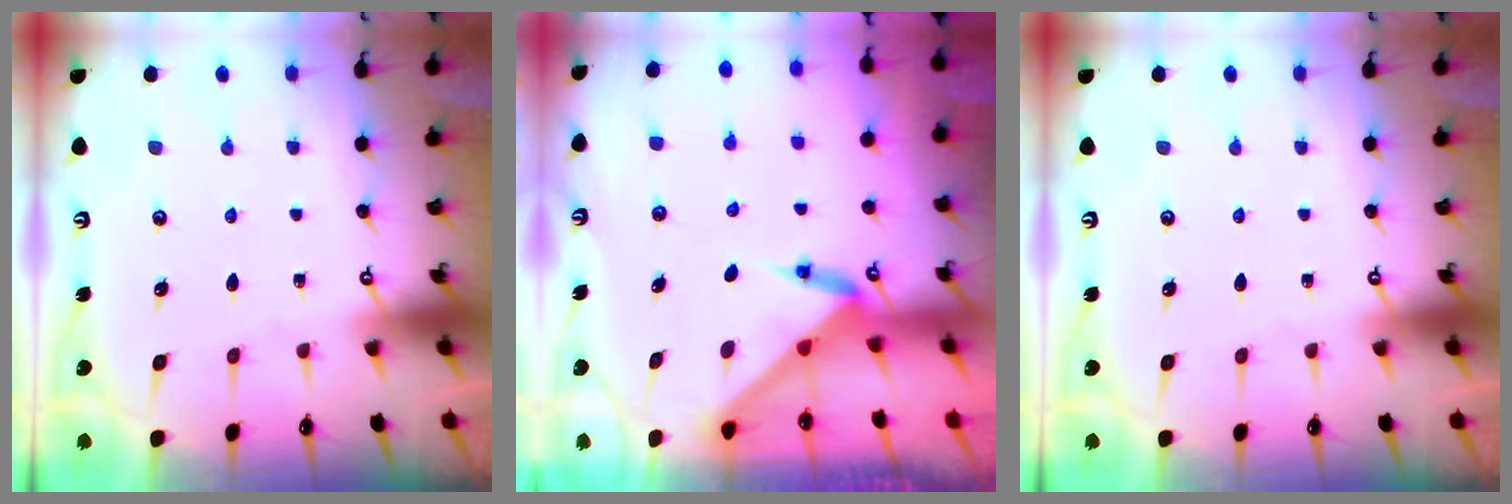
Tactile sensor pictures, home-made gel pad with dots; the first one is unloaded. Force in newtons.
{"total": 3.3, "press": 3.3, "slide": 0.2}
{"total": 0.0}